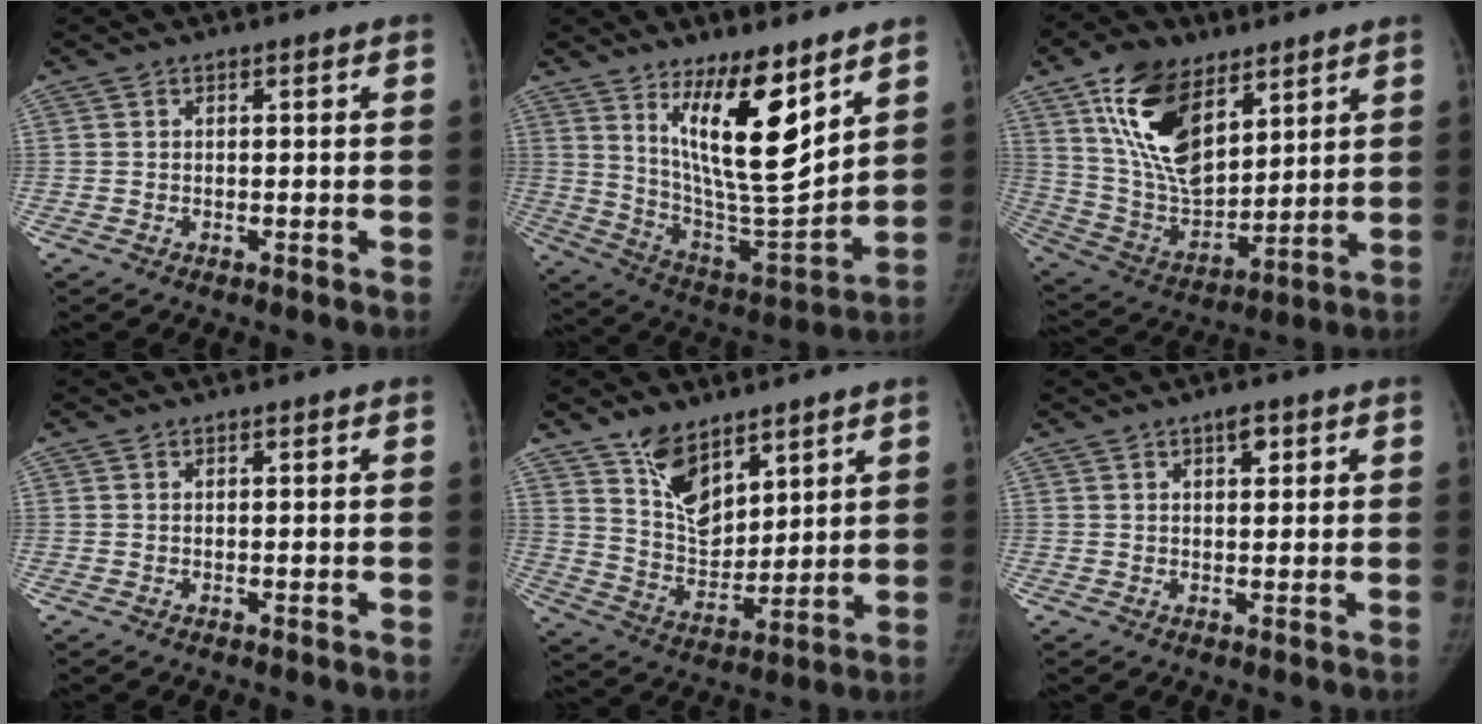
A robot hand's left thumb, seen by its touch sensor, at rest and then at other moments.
{"total": 18.0, "force": [9.9, 5.0, 14.2], "torque": [-0.213, -0.076, 0.188]}
{"total": 19.2, "force": [9.9, 10.5, 12.6], "torque": [-0.199, -0.045, 0.192]}
{"total": 0.0}
{"total": 11.3, "force": [7.5, 5.9, 6.0], "torque": [-0.070, -0.059, 0.151]}
{"total": 2.7, "force": [1.5, 1.3, 1.9], "torque": [-0.020, -0.005, 0.021]}